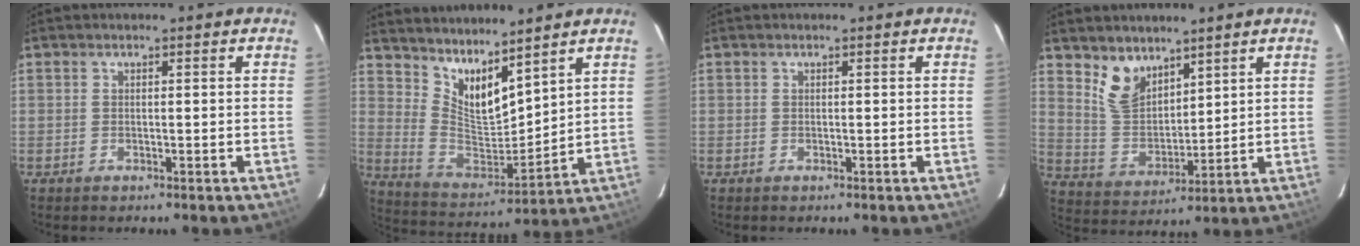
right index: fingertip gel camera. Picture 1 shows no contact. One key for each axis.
{"total": 12.3, "fx": 9.6, "fy": 3.7, "fz": 6.8, "tx": -0.121, "ty": -0.015, "tz": 0.187}
{"total": 0.0}
{"total": 8.2, "fx": 5.8, "fy": 4.6, "fz": 3.5, "tx": -0.061, "ty": 0.002, "tz": 0.125}